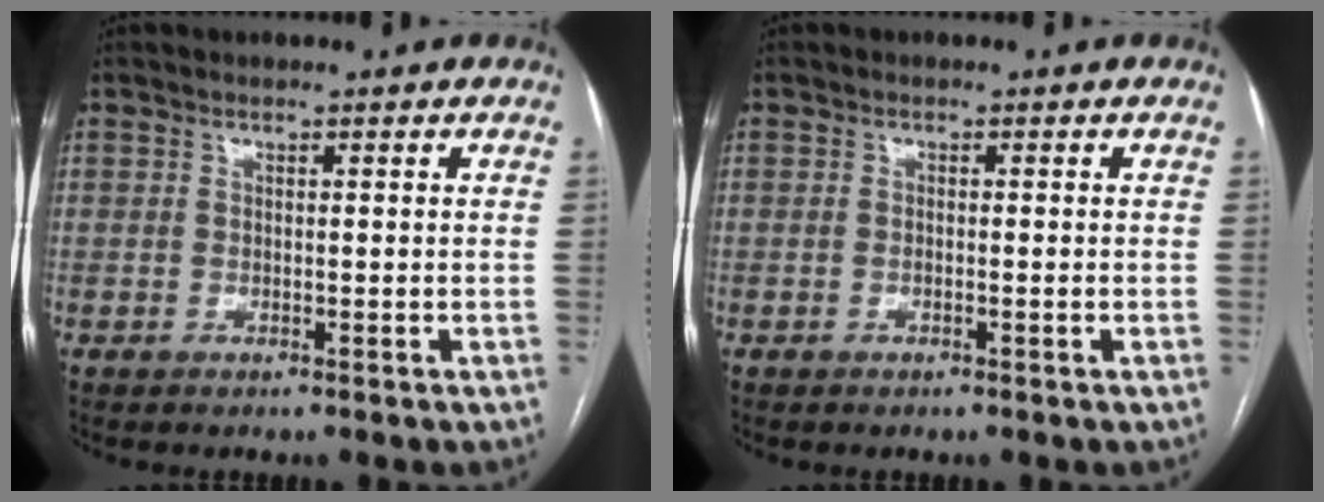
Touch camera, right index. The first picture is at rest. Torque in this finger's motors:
{"motor_torque": [0.13, 0.40, -0.04, -0.01]}